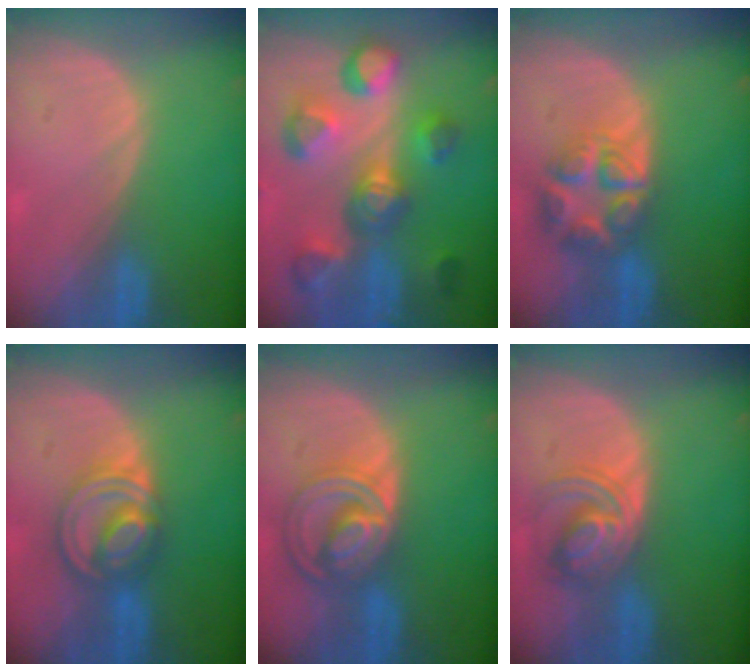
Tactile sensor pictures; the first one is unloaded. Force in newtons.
{"total": 11.1, "press": 10.1, "slide": 4.7}
{"total": 8.1, "press": 7.0, "slide": 4.0}
{"total": 7.7, "press": 6.7, "slide": 3.9}
{"total": 8.5, "press": 7.3, "slide": 4.4}
{"total": 5.9, "press": 5.9, "slide": 0.2}